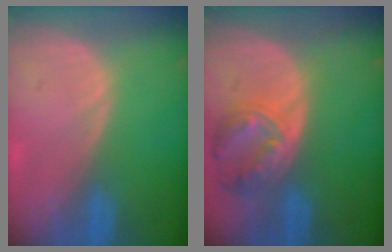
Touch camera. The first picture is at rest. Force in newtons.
{"total": 8.1, "press": 7.1, "slide": 3.9}